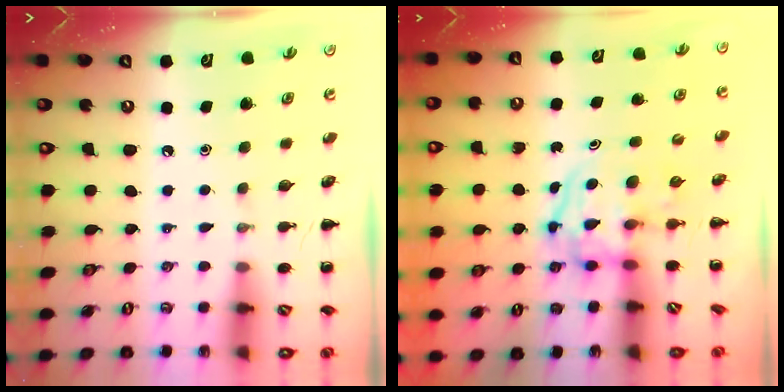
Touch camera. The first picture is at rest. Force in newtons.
{"total": 3.7, "press": 3.7, "slide": 0.6}